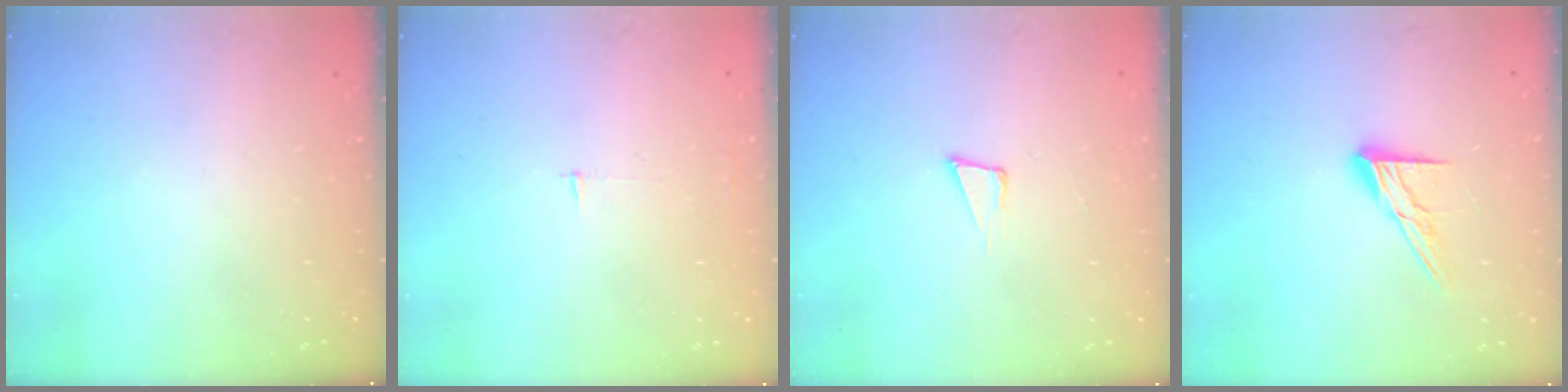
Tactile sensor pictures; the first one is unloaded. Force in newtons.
{"total": 2.5, "press": 2.5, "slide": 0.2}
{"total": 4.1, "press": 2.6, "slide": 3.2}
{"total": 9.8, "press": 9.8, "slide": 0.5}